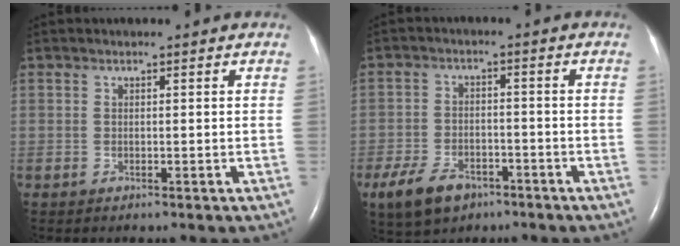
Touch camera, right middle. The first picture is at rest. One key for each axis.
{"total": 8.0, "fx": -5.0, "fy": 4.6, "fz": 4.2, "tx": -0.088, "ty": -0.005, "tz": -0.082}